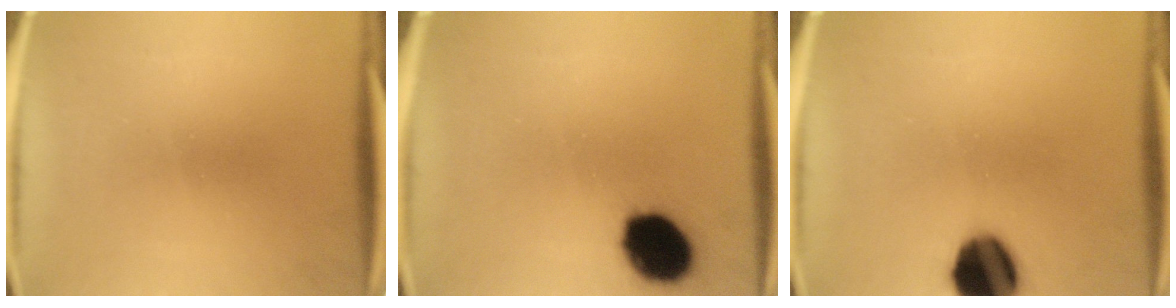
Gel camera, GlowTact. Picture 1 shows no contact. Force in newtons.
{"total": 13.7}
{"total": 13.8}